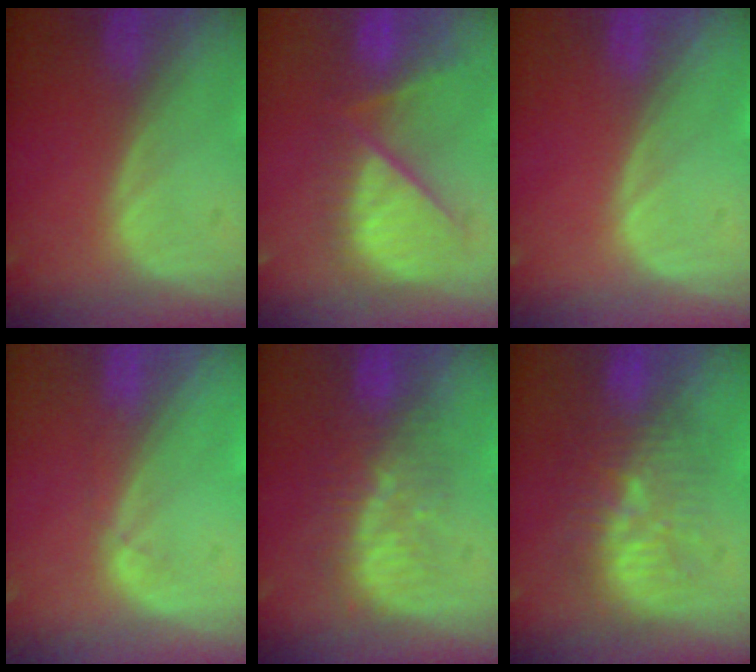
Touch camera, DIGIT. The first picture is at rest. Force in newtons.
{"total": 9.1, "press": 8.9, "slide": 2.0}
{"total": 0.0}
{"total": 1.4, "press": 1.3, "slide": 0.5}
{"total": 8.2, "press": 7.2, "slide": 3.9}
{"total": 9.2, "press": 8.8, "slide": 2.6}